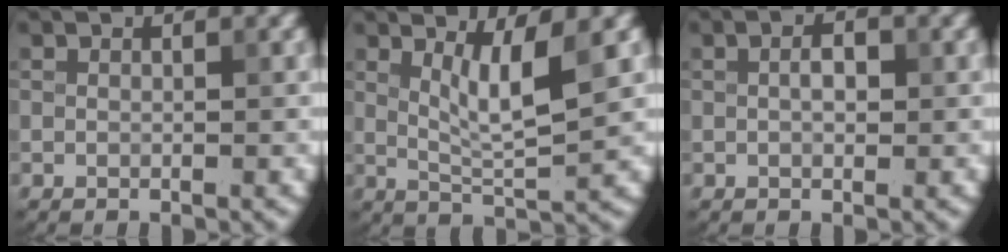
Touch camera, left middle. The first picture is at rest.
{"total": 4.3, "force": [1.5, 0.8, 3.9], "torque": [-0.071, -0.010, 0.032]}
{"total": 1.7, "force": [0.2, 0.9, 1.4], "torque": [-0.023, 0.001, 0.002]}